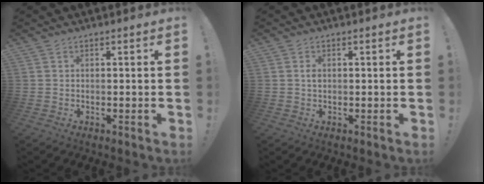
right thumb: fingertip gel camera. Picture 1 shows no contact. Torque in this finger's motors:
{"motor_torque": [0.00, -0.01, 0.02, -0.74, 0.03]}